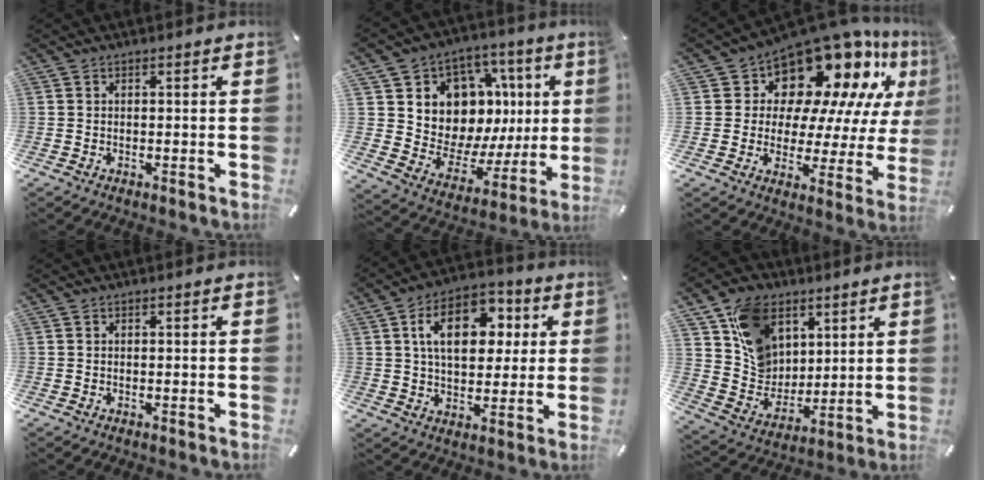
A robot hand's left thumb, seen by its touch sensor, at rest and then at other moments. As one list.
[{"total": 11.9, "force": [4.2, 10.1, 4.5], "torque": [-0.063, -0.059, 0.089]}, {"total": 15.9, "force": [12.8, 7.5, 5.8], "torque": [-0.089, -0.123, 0.213]}, {"total": 0.0}, {"total": 14.5, "force": [4.1, 9.7, 9.9], "torque": [-0.151, 0.006, 0.071]}, {"total": 13.7, "force": [6.9, 10.8, 4.7], "torque": [-0.099, -0.022, 0.140]}]